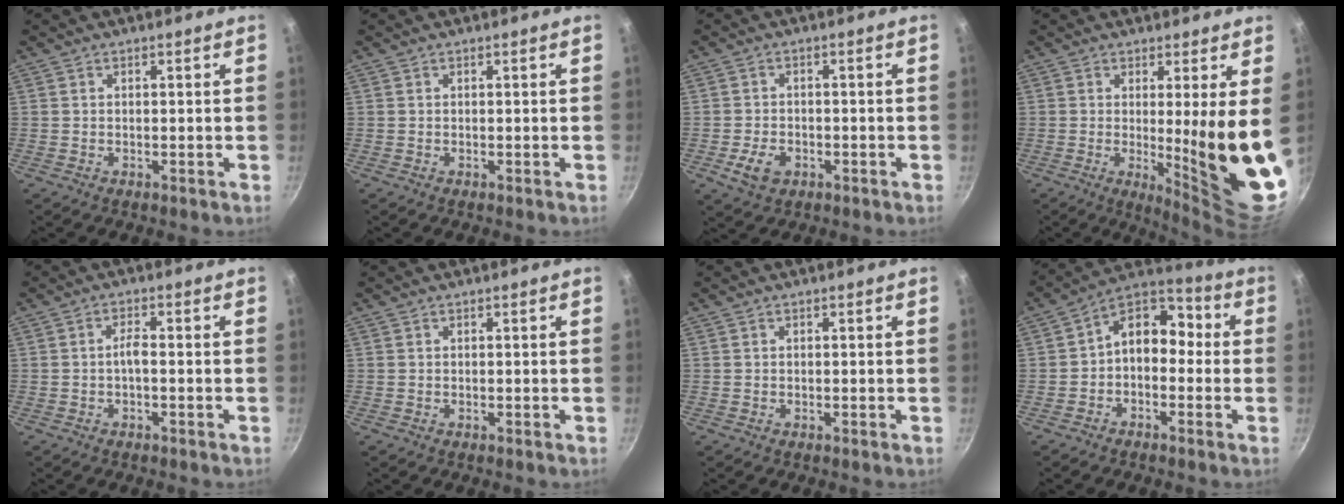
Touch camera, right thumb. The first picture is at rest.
{"total": 0.0}
{"total": 5.1, "force": [-2.0, 3.5, 3.1], "torque": [-0.054, 0.009, -0.031]}
{"total": 14.6, "force": [1.1, 1.3, 14.5], "torque": [-0.193, -0.059, 0.023]}
{"total": 2.1, "force": [-0.7, 0.6, 1.9], "torque": [-0.042, 0.014, -0.016]}
{"total": 0.0}
{"total": 0.0}
{"total": 10.4, "force": [-0.5, 7.5, 7.2], "torque": [-0.077, 0.050, -0.030]}